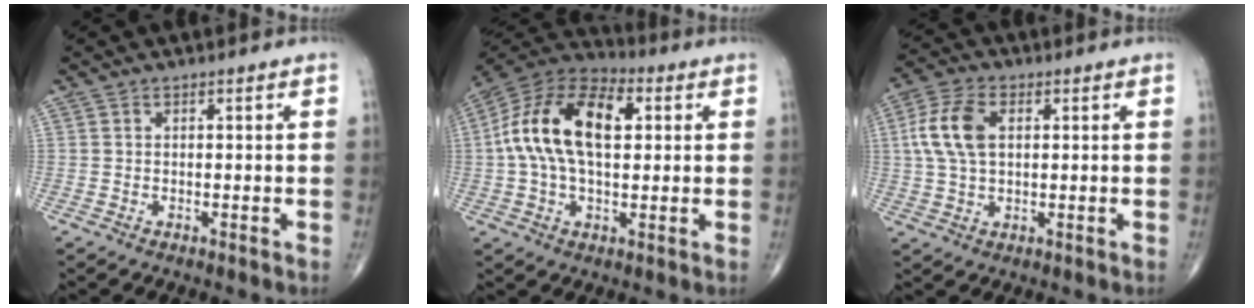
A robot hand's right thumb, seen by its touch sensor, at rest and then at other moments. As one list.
[{"total": 18.3, "force": [3.0, 10.1, 14.9], "torque": [-0.275, 0.027, 0.042]}, {"total": 9.1, "force": [1.7, 5.3, 7.2], "torque": [-0.156, 0.011, 0.032]}]